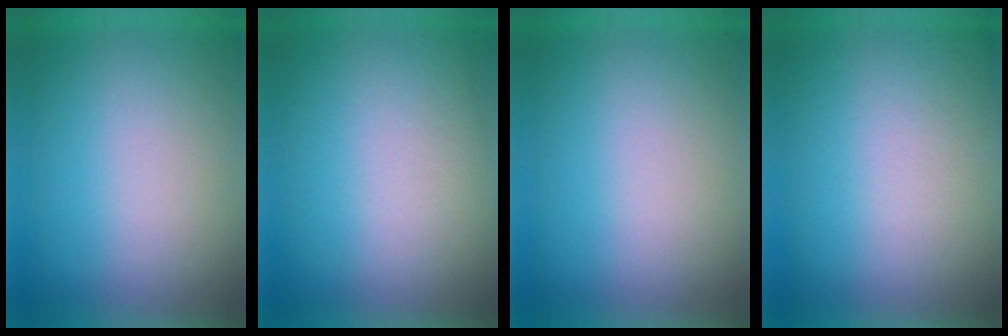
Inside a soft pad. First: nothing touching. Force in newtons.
{"total": 2.6}
{"total": 0.0}
{"total": 3.6}